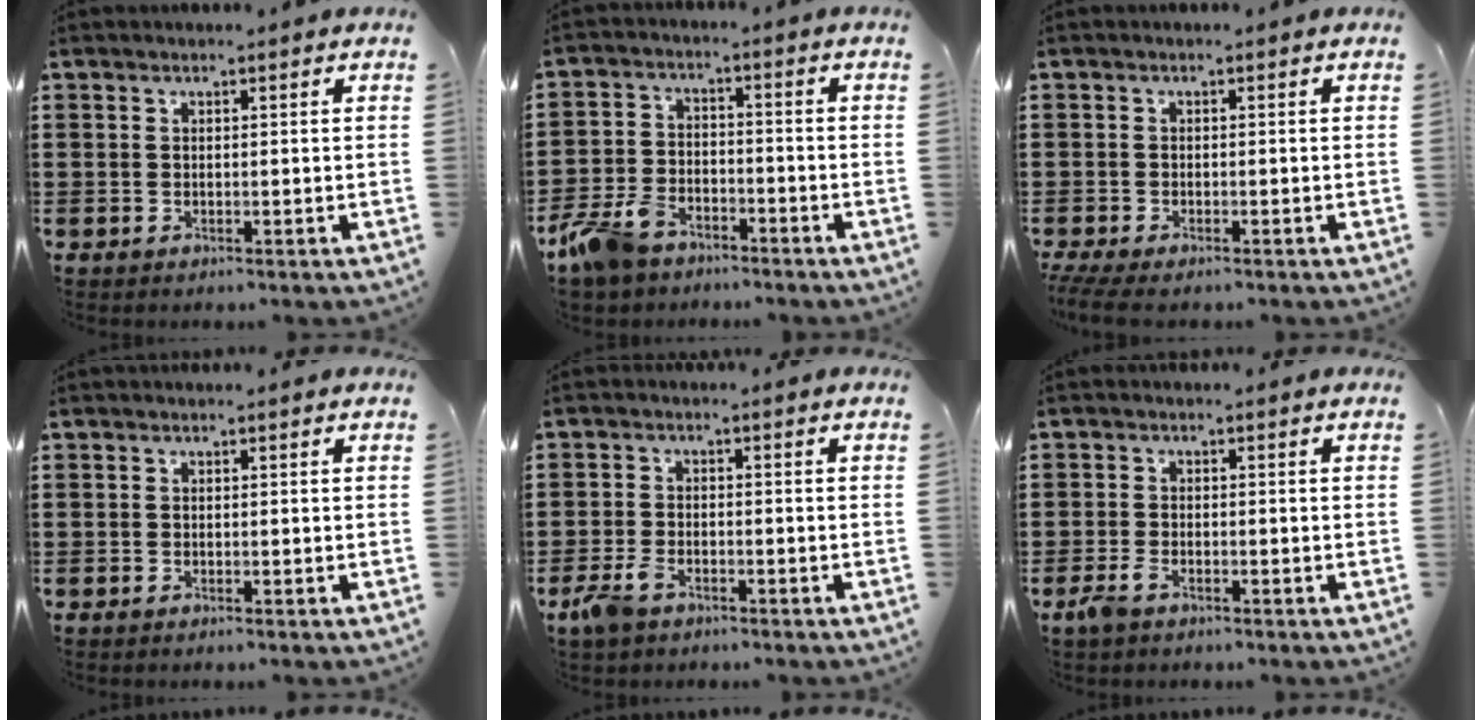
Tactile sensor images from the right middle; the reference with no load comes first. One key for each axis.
{"total": 7.0, "fx": -5.6, "fy": 3.1, "fz": 2.7, "tx": -0.082, "ty": 0.007, "tz": -0.116}
{"total": 1.6, "fx": -1.3, "fy": 0.1, "fz": 0.9, "tx": -0.023, "ty": -0.004, "tz": -0.027}
{"total": 0.0}
{"total": 3.8, "fx": -2.5, "fy": 1.8, "fz": 2.3, "tx": -0.066, "ty": -0.003, "tz": -0.053}
{"total": 2.5, "fx": -1.6, "fy": 0.9, "fz": 1.7, "tx": -0.052, "ty": -0.005, "tz": -0.038}